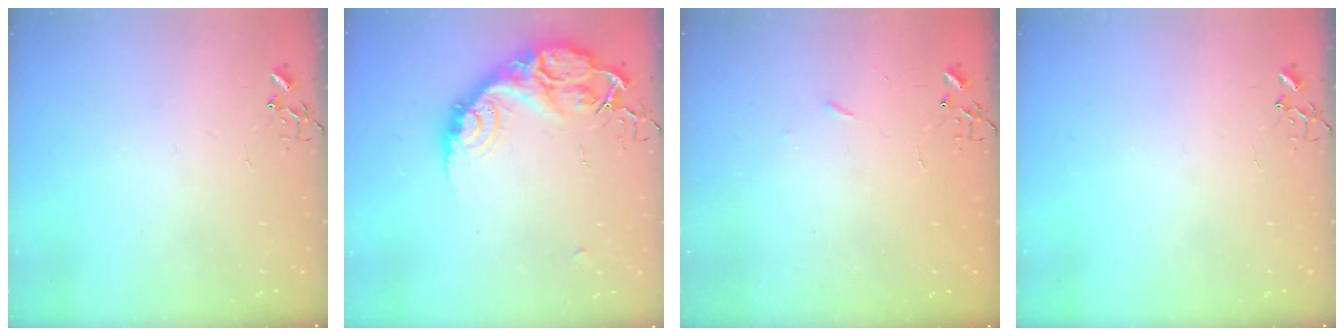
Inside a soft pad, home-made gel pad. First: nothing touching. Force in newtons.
{"total": 16.4, "press": 16.3, "slide": 1.2}
{"total": 2.6, "press": 2.5, "slide": 0.4}
{"total": 0.0}